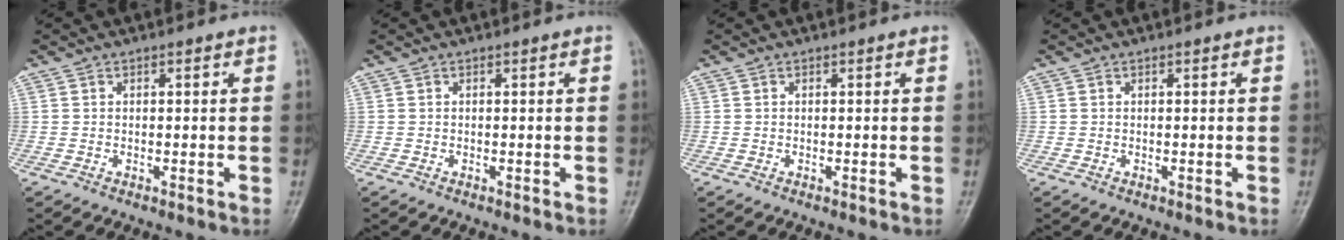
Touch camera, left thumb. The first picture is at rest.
{"total": 0.0}
{"total": 0.0}
{"total": 0.0}